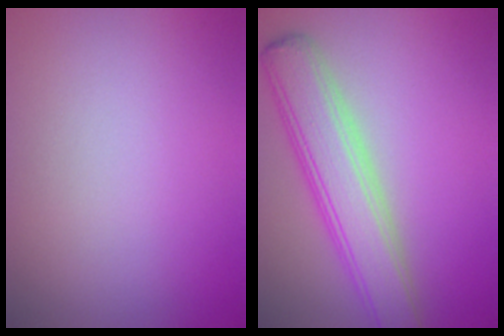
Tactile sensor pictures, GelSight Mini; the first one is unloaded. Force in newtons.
{"total": 5.9, "press": 5.9, "slide": 0.2}